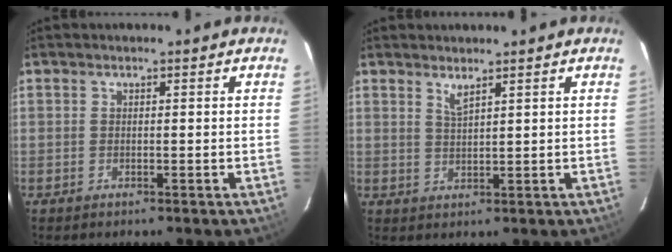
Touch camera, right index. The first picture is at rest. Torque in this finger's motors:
{"motor_torque": [-0.05, 0.07, -0.04, 0.03]}